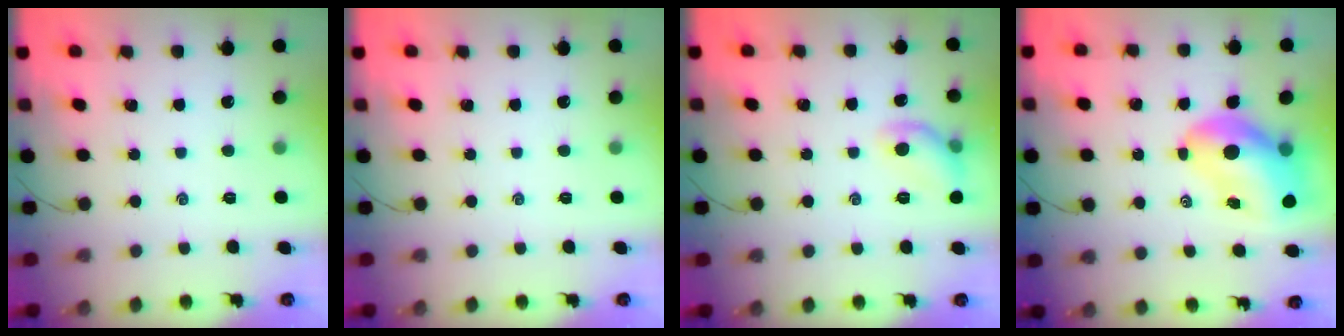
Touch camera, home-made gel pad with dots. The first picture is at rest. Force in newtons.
{"total": 0.0}
{"total": 8.6, "press": 8.5, "slide": 1.3}
{"total": 12.3, "press": 11.7, "slide": 3.9}